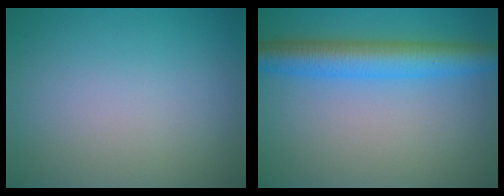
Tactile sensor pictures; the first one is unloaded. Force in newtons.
{"total": 5.8, "press": 5.8, "slide": 0.3}